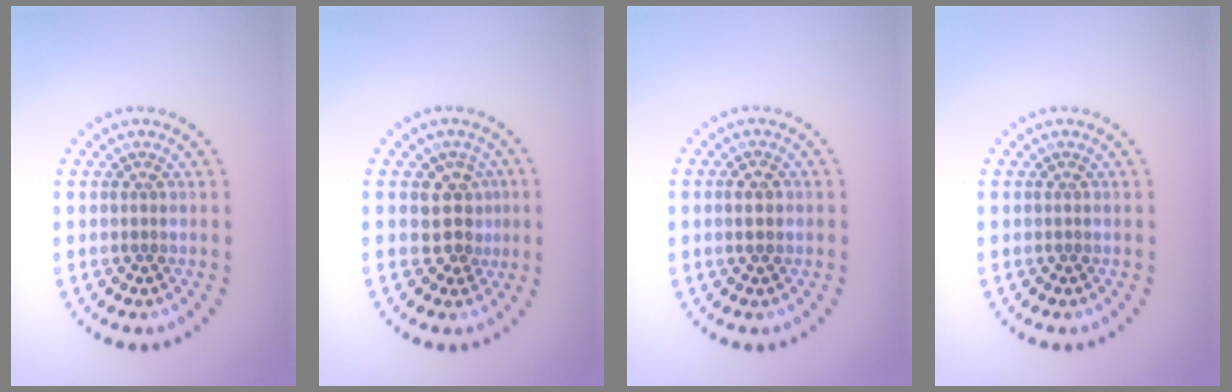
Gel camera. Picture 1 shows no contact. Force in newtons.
{"total": 3.0, "press": 2.6, "slide": 1.4}
{"total": 1.7, "press": 1.7, "slide": 0.0}
{"total": 0.0}